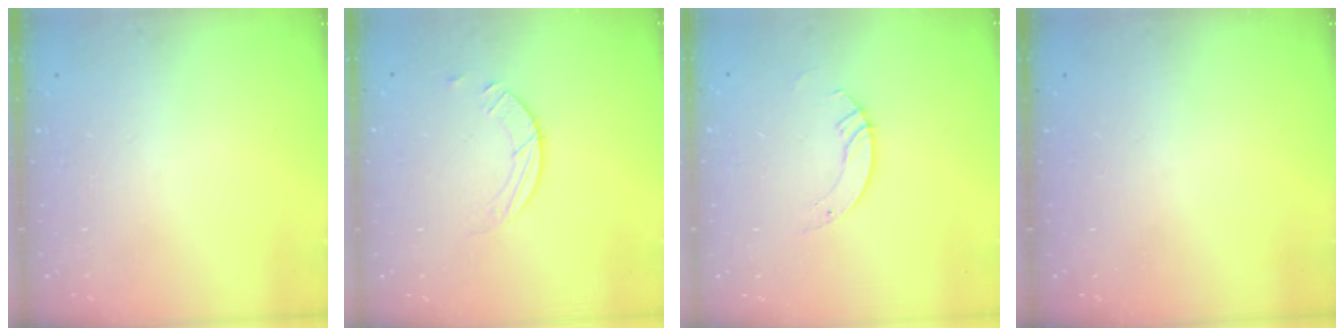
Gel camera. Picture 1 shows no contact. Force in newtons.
{"total": 2.6, "press": 2.6, "slide": 0.3}
{"total": 3.5, "press": 3.5, "slide": 0.3}
{"total": 0.0}